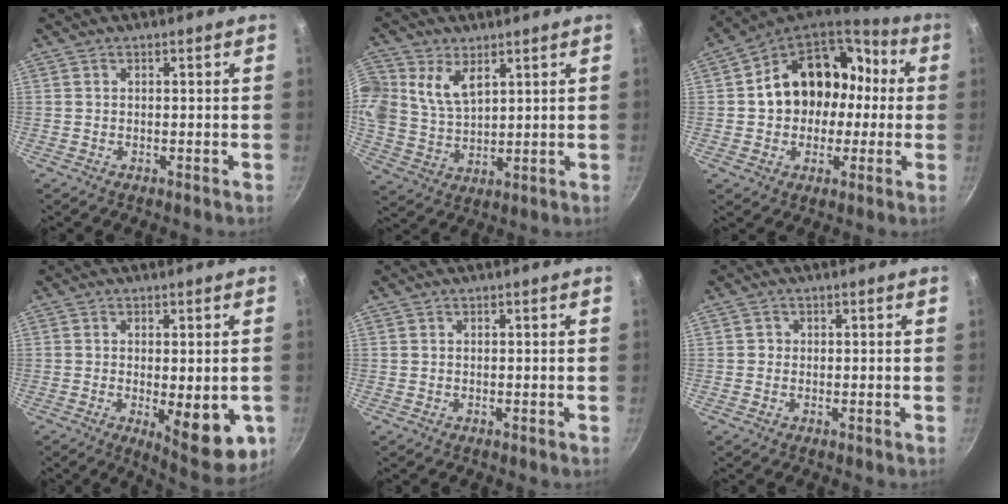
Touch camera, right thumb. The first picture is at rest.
{"total": 10.1, "force": [4.3, 6.9, 5.9], "torque": [-0.115, -0.014, 0.084]}
{"total": 19.4, "force": [1.0, 15.7, 11.5], "torque": [-0.147, 0.061, 0.016]}
{"total": 11.9, "force": [-2.6, 4.4, 10.8], "torque": [-0.121, -0.010, -0.022]}
{"total": 0.0}
{"total": 0.9, "force": [-0.1, 0.9, 0.1], "torque": [0.003, 0.001, -0.004]}